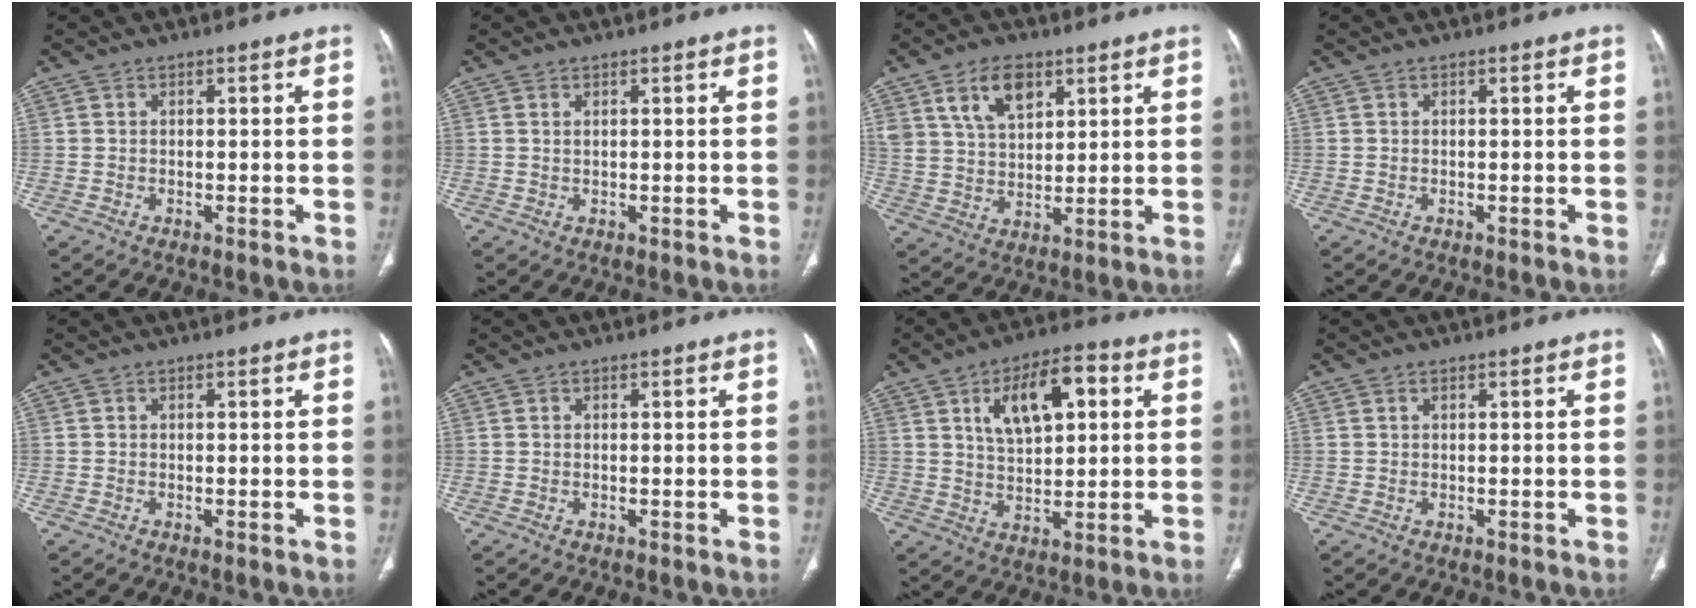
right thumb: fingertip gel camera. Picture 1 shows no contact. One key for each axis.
{"total": 0.8, "fx": 0.5, "fy": 0.2, "fz": 0.5, "tx": -0.013, "ty": 0.001, "tz": 0.012}
{"total": 10.0, "fx": 5.3, "fy": 5.9, "fz": 6.2, "tx": -0.096, "ty": -0.021, "tz": 0.106}
{"total": 0.0}
{"total": 0.0}
{"total": 0.0}
{"total": 12.8, "fx": 4.3, "fy": 6.3, "fz": 10.3, "tx": -0.145, "ty": 0.001, "tz": 0.069}
{"total": 0.6, "fx": 0.4, "fy": 0.3, "fz": 0.4, "tx": -0.009, "ty": 0.002, "tz": 0.009}